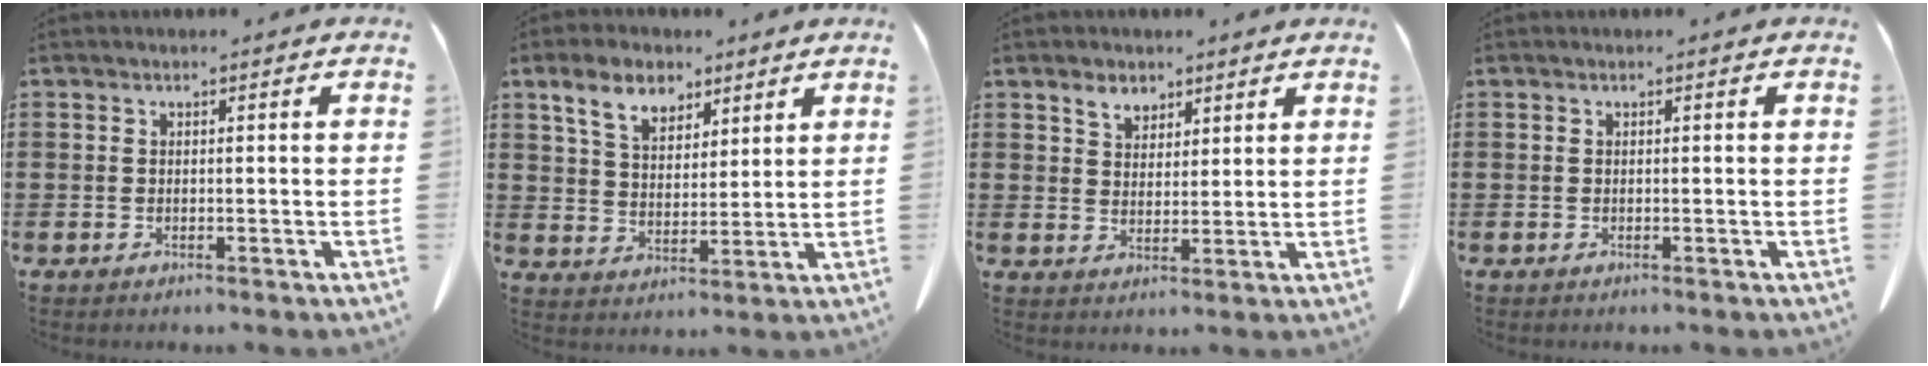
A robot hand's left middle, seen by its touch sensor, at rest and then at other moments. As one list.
[{"total": 7.5, "force": [5.2, 4.2, 3.4], "torque": [-0.090, 0.005, 0.097]}, {"total": 3.7, "force": [2.7, 2.3, 0.9], "torque": [-0.021, 0.006, 0.050]}, {"total": 0.0}]